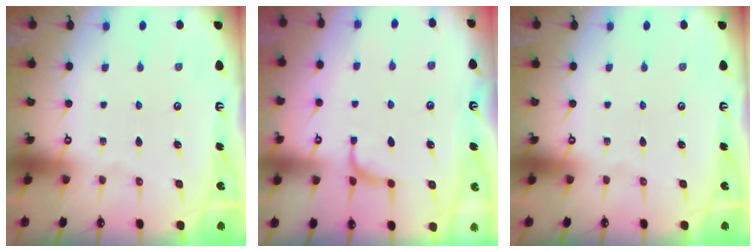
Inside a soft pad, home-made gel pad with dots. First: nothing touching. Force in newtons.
{"total": 3.3, "press": 3.3, "slide": 0.4}
{"total": 0.0}